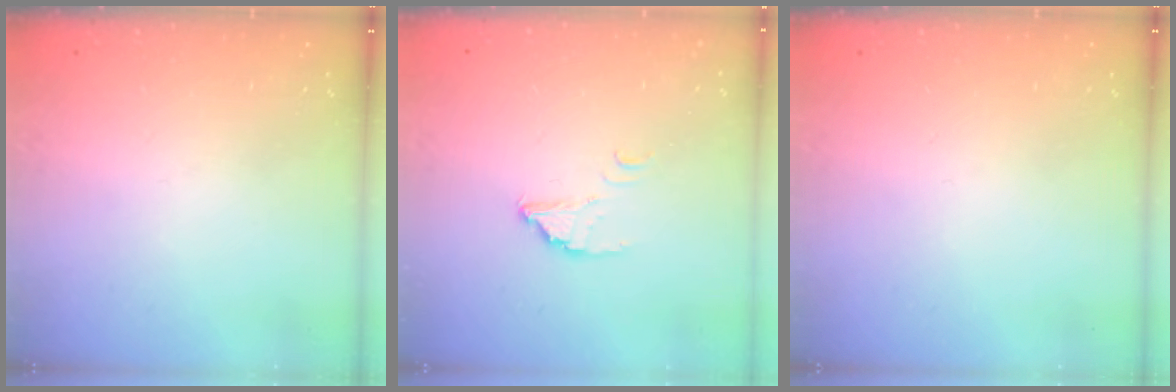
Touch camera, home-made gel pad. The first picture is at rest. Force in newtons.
{"total": 2.8, "press": 2.8, "slide": 0.1}
{"total": 0.0}